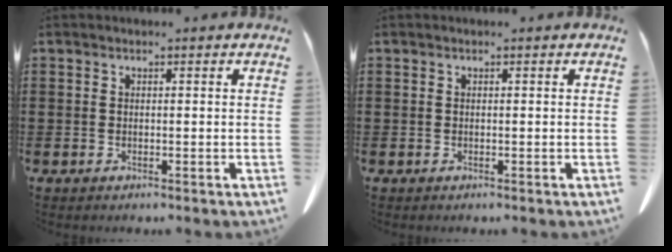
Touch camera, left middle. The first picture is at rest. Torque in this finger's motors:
{"motor_torque": [0.01, 0.03, 0.00, 0.00]}